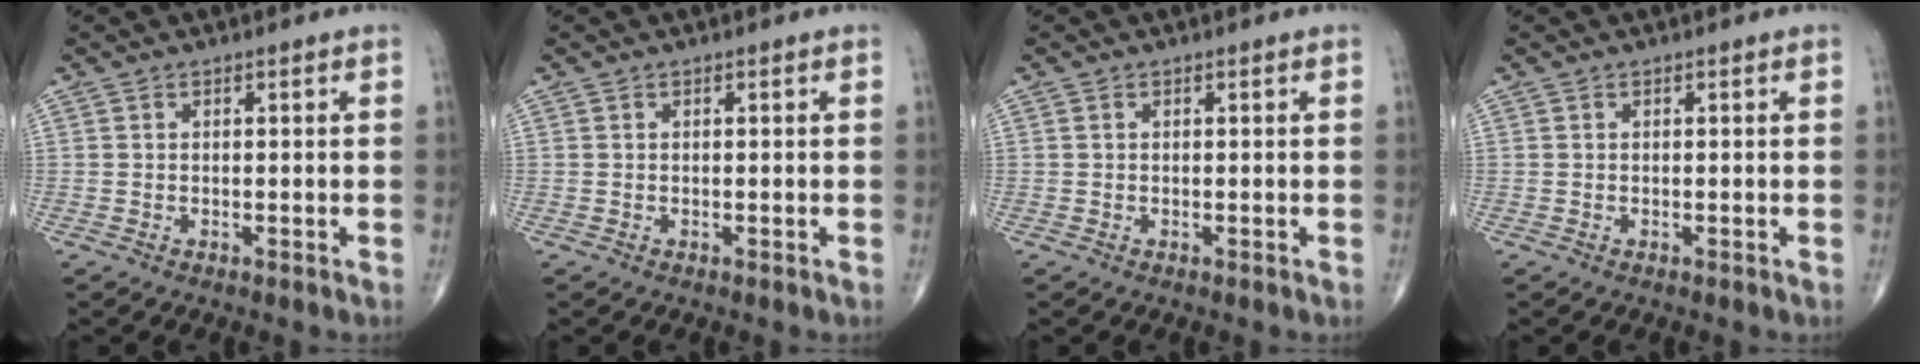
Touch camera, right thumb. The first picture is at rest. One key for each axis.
{"total": 0.0}
{"total": 0.0}
{"total": 0.0}